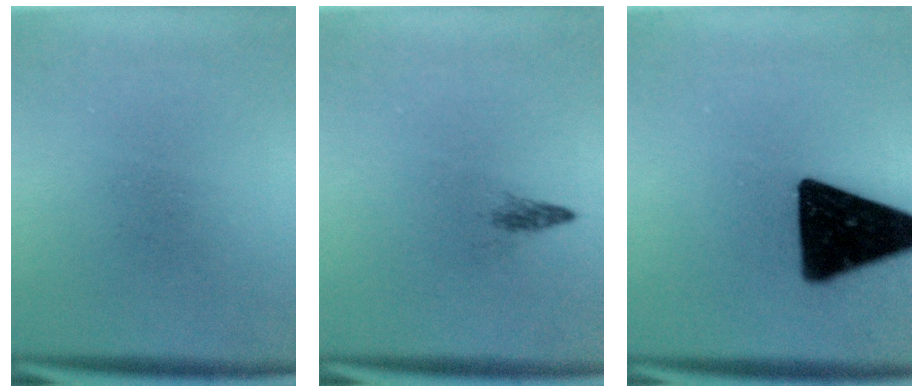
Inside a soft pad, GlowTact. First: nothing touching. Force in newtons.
{"total": 1.0}
{"total": 19.5}